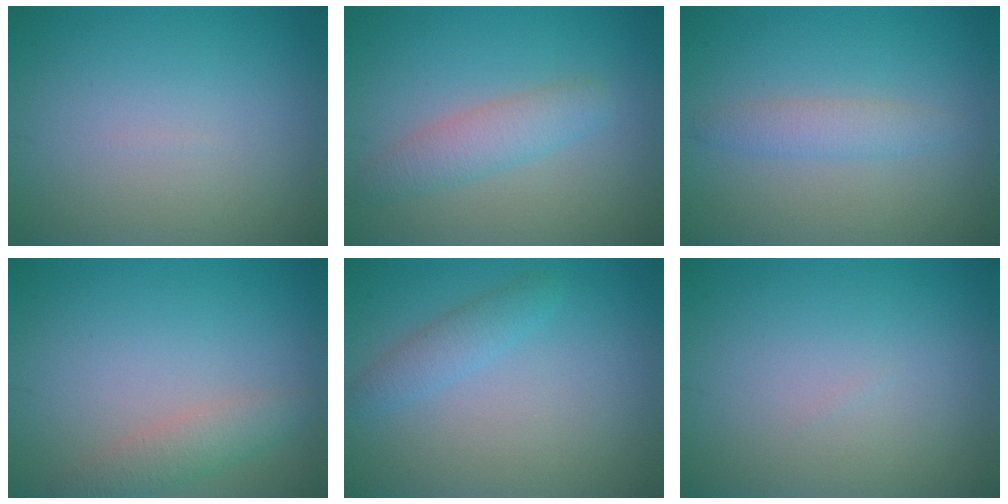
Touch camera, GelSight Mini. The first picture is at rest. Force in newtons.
{"total": 2.9, "press": 2.9, "slide": 0.1}
{"total": 2.0, "press": 2.0, "slide": 0.1}
{"total": 2.3, "press": 2.3, "slide": 0.1}
{"total": 1.9, "press": 1.9, "slide": 0.1}
{"total": 0.0}